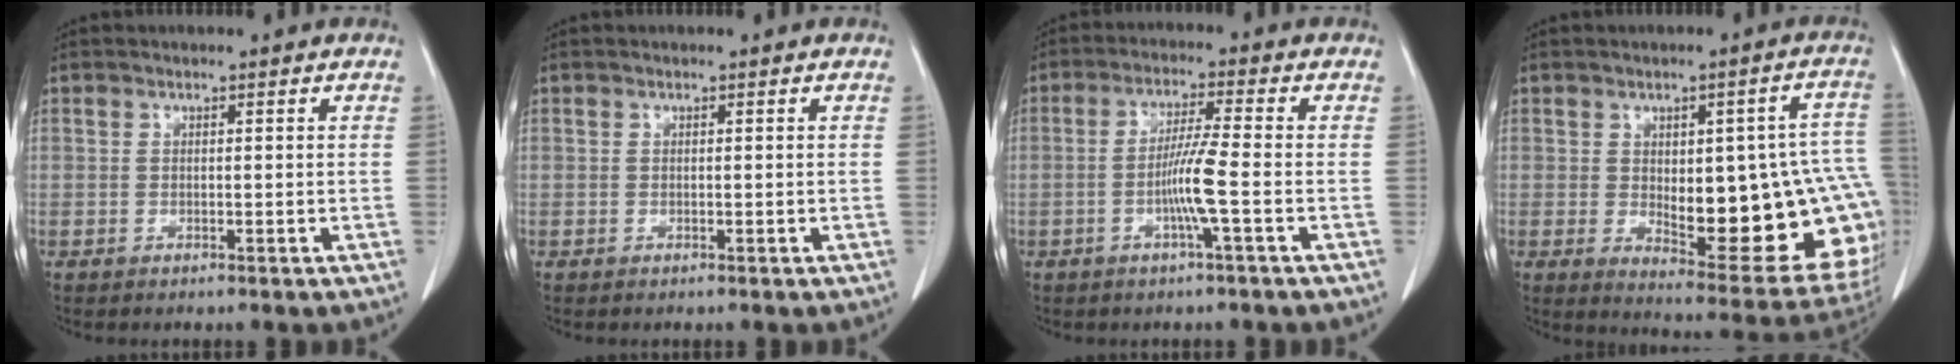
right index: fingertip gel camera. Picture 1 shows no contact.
{"total": 0.0}
{"total": 6.0, "force": [-1.7, -0.8, 5.7], "torque": [-0.113, -0.001, -0.034]}
{"total": 22.8, "force": [-2.2, 7.1, 21.5], "torque": [-0.194, 0.017, 0.001]}